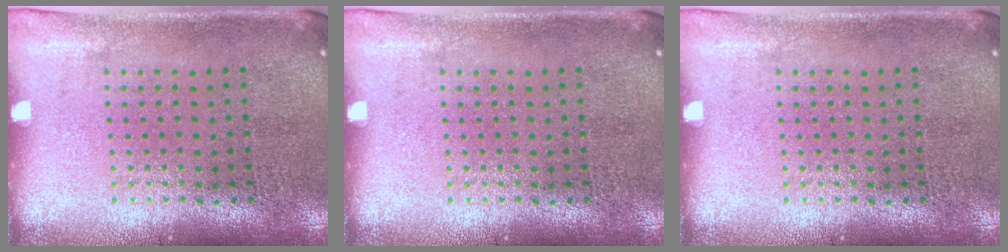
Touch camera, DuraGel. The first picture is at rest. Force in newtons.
{"total": 0.0}
{"total": 0.0}